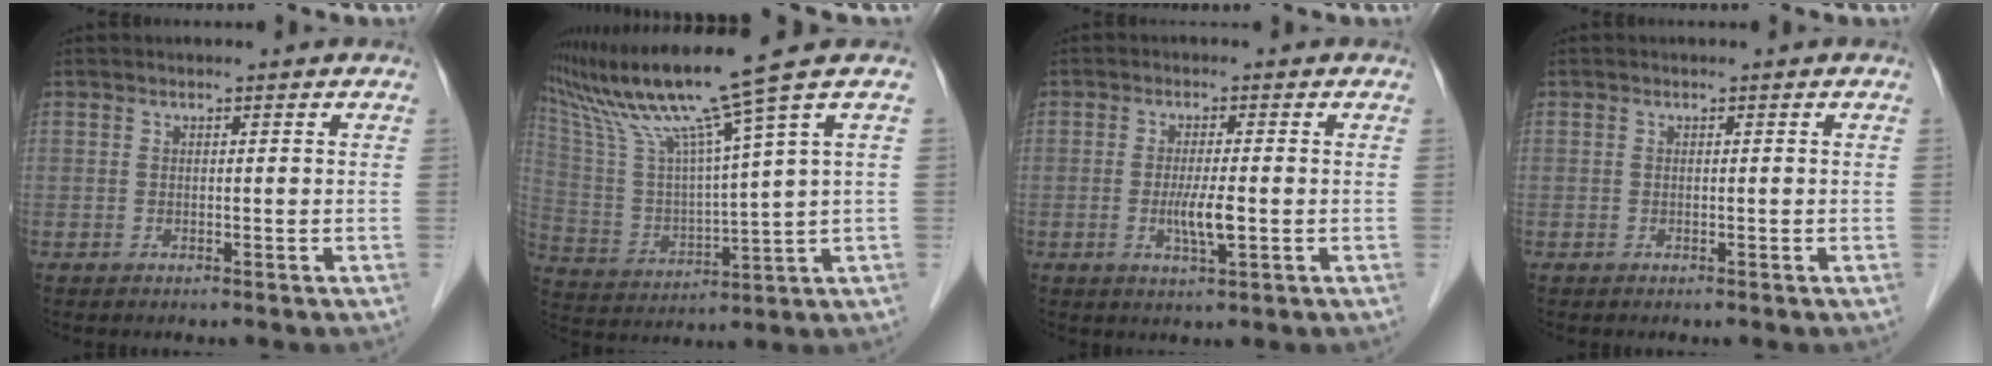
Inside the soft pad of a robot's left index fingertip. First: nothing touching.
{"total": 14.4, "force": [10.5, -3.1, 9.4], "torque": [-0.170, -0.006, 0.199]}
{"total": 3.9, "force": [-0.7, 0.2, 3.9], "torque": [-0.076, -0.008, -0.011]}
{"total": 0.0}